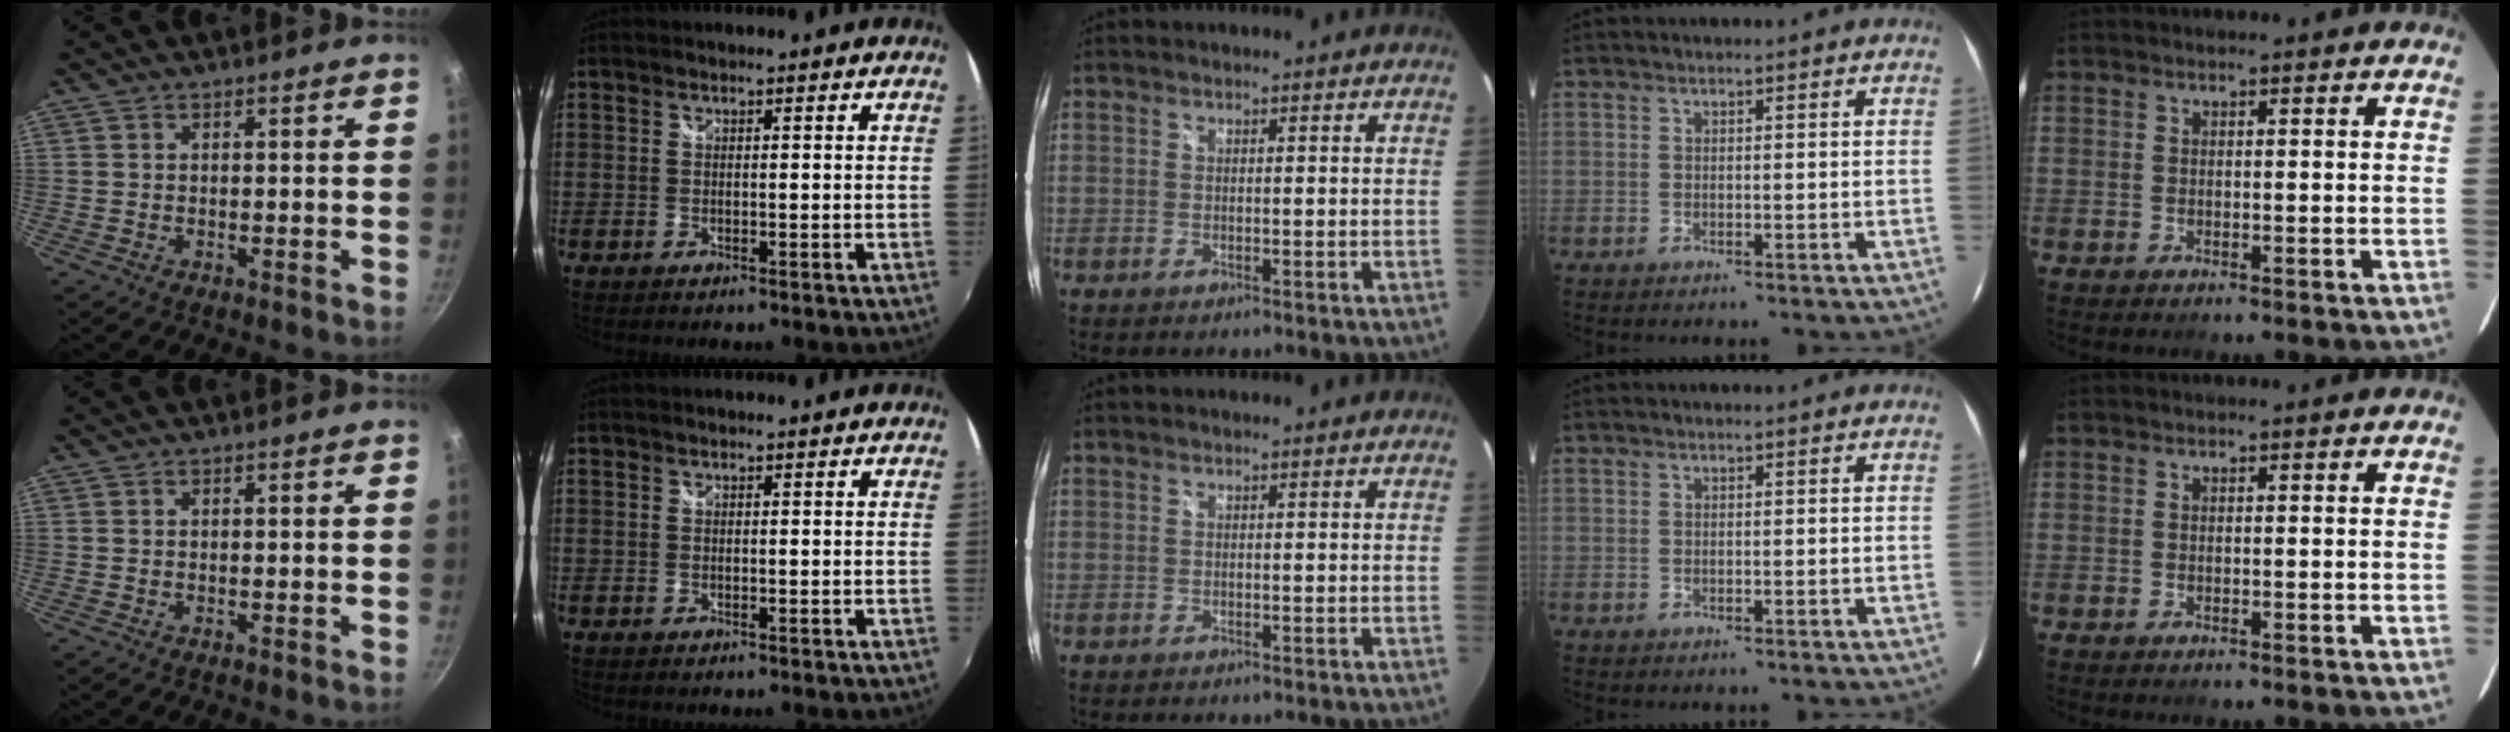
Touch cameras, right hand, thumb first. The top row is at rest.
{}